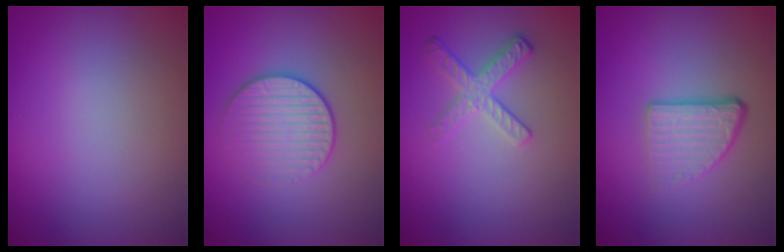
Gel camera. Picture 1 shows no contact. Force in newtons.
{"total": 3.3, "press": 2.9, "slide": 1.4}
{"total": 2.6, "press": 2.4, "slide": 1.2}
{"total": 3.8, "press": 2.4, "slide": 3.0}